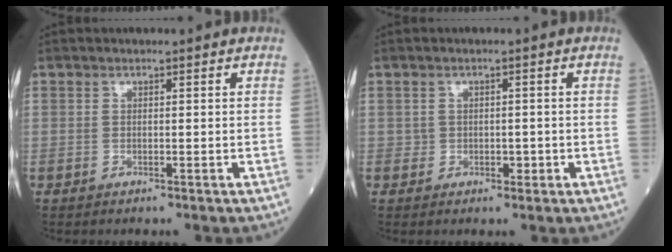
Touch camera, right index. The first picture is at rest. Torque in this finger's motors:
{"motor_torque": [-0.01, -0.01, -0.08, -0.01]}